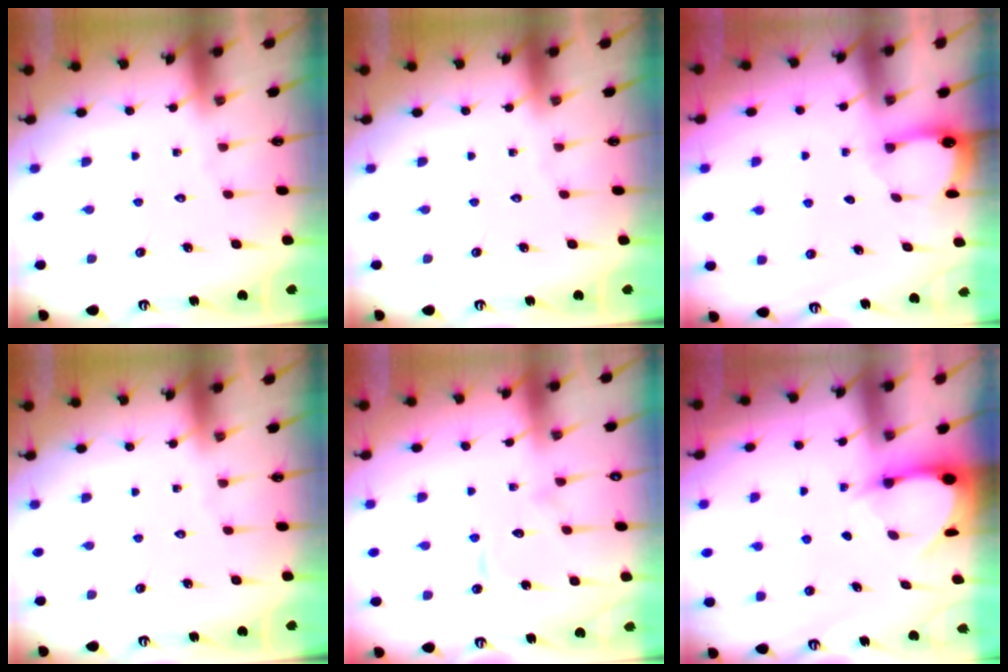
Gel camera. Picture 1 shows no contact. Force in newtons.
{"total": 0.0}
{"total": 2.0, "press": 2.0, "slide": 0.2}
{"total": 0.0}
{"total": 8.5, "press": 8.5, "slide": 0.7}
{"total": 3.3, "press": 3.3, "slide": 0.4}